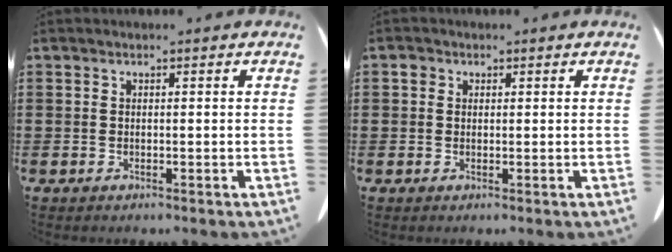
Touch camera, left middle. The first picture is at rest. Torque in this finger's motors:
{"motor_torque": [-0.37, 0.54, 0.03, 0.01]}